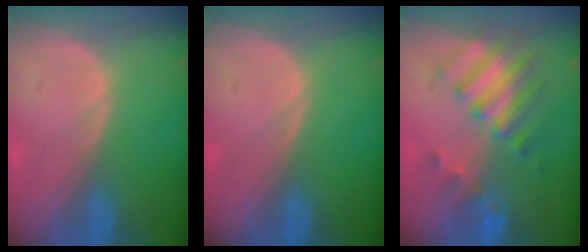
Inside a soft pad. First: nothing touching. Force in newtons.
{"total": 0.0}
{"total": 8.3, "press": 7.2, "slide": 4.0}